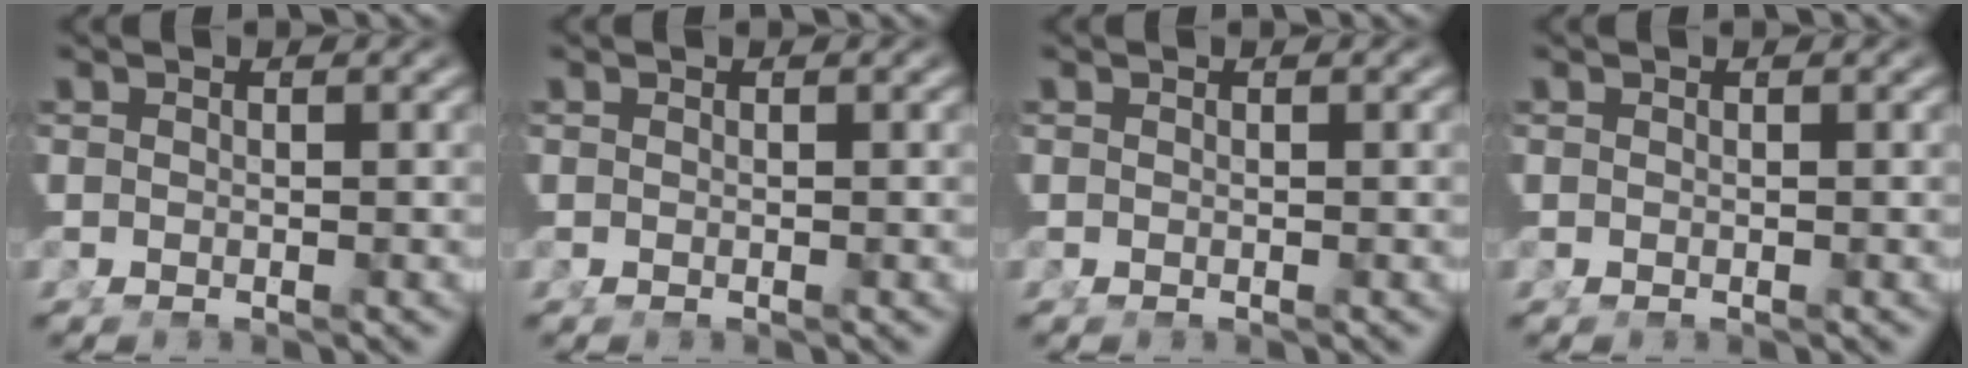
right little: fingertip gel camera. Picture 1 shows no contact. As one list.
[{"total": 0.0}, {"total": 0.0}, {"total": 0.0}]